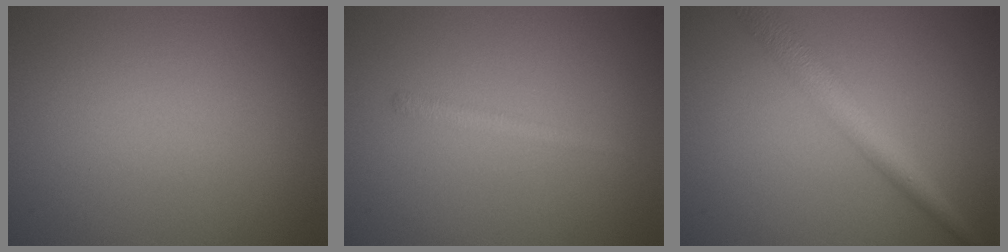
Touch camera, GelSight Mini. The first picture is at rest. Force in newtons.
{"total": 1.2, "press": 1.2, "slide": 0.0}
{"total": 3.8, "press": 3.8, "slide": 0.0}